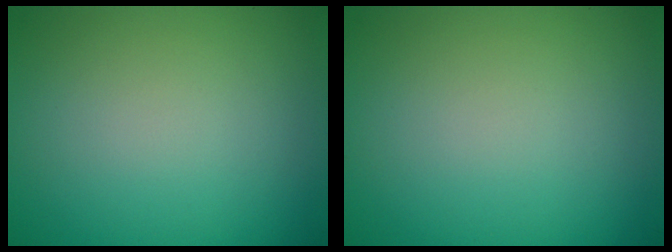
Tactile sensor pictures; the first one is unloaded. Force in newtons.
{"total": 0.0}